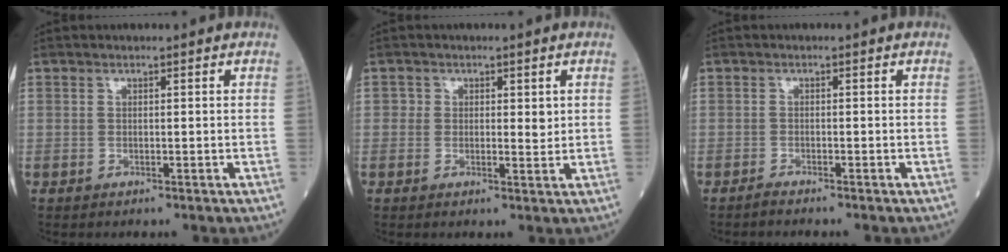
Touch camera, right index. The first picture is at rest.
{"total": 2.3, "force": [0.5, 1.5, 1.6], "torque": [-0.012, -0.002, 0.001]}
{"total": 1.2, "force": [-1.1, -0.3, 0.4], "torque": [-0.012, -0.002, -0.020]}